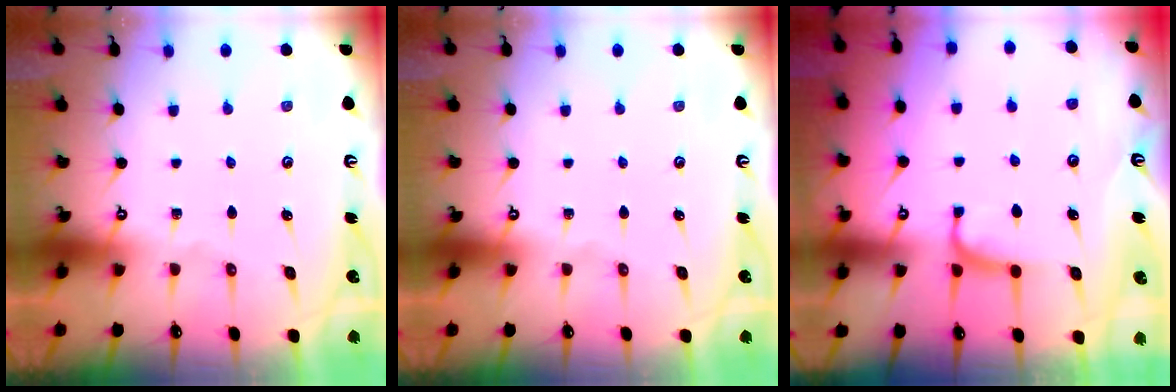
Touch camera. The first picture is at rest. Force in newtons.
{"total": 0.0}
{"total": 1.0, "press": 0.9, "slide": 0.5}